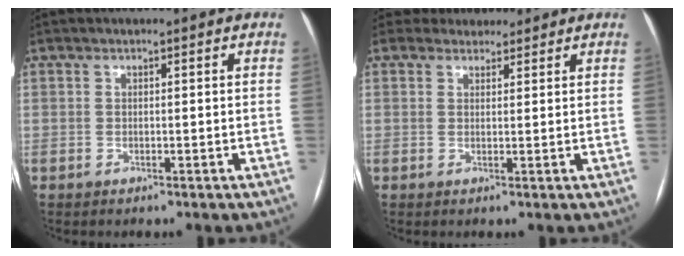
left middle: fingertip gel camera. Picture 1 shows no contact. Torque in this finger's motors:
{"motor_torque": [0.18, -0.25, -0.10, -0.01]}